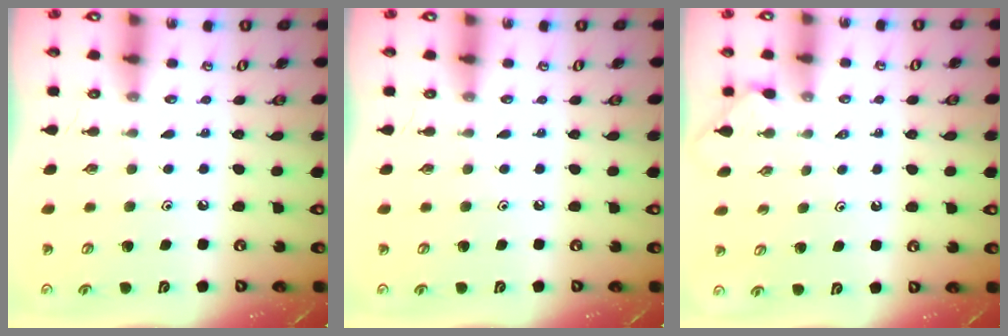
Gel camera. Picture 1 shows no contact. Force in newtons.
{"total": 0.0}
{"total": 0.5, "press": 0.5, "slide": 0.2}